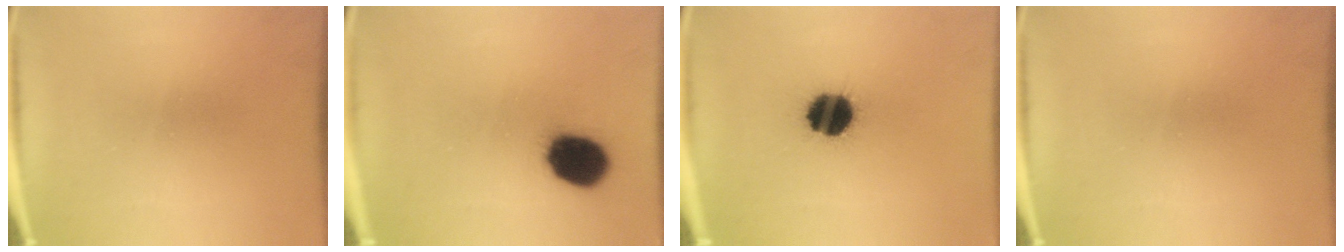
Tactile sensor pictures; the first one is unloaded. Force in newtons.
{"total": 13.4}
{"total": 13.7}
{"total": 0.0}